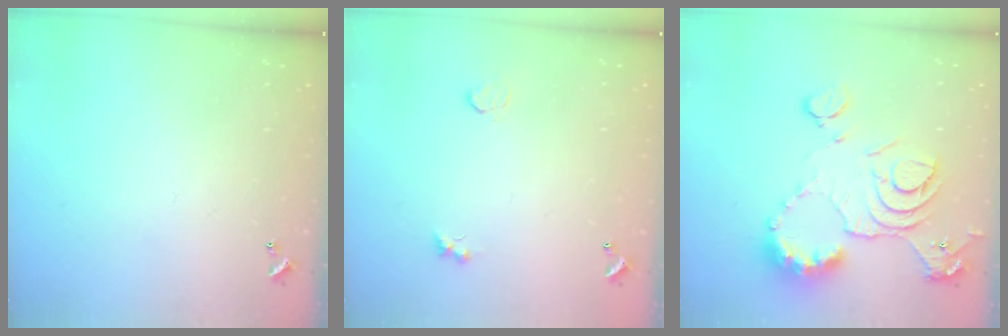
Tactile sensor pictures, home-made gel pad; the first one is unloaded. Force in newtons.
{"total": 2.1, "press": 2.0, "slide": 0.6}
{"total": 15.6, "press": 15.5, "slide": 1.4}